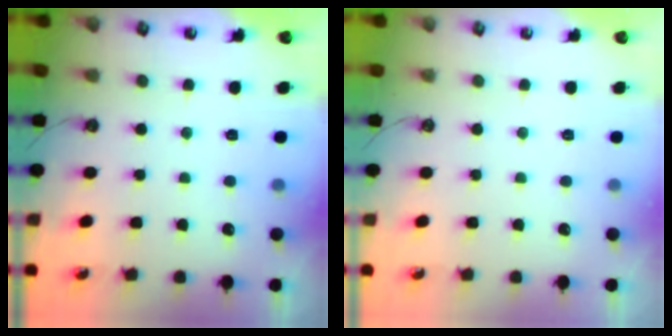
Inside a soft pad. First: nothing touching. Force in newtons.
{"total": 0.0}